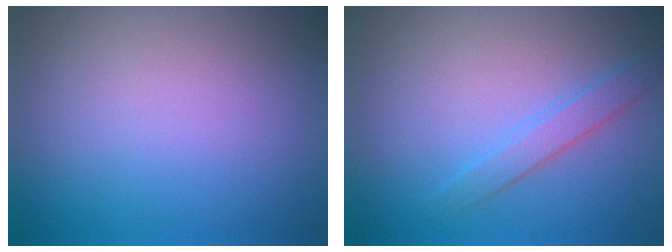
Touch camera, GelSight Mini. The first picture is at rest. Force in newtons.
{"total": 1.8, "press": 1.8, "slide": 0.0}